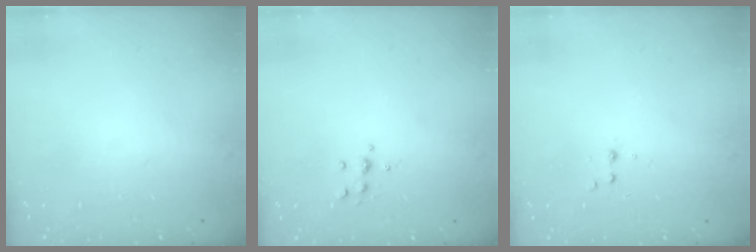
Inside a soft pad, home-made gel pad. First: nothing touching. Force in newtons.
{"total": 5.8, "press": 5.7, "slide": 0.8}
{"total": 3.2, "press": 3.1, "slide": 1.0}